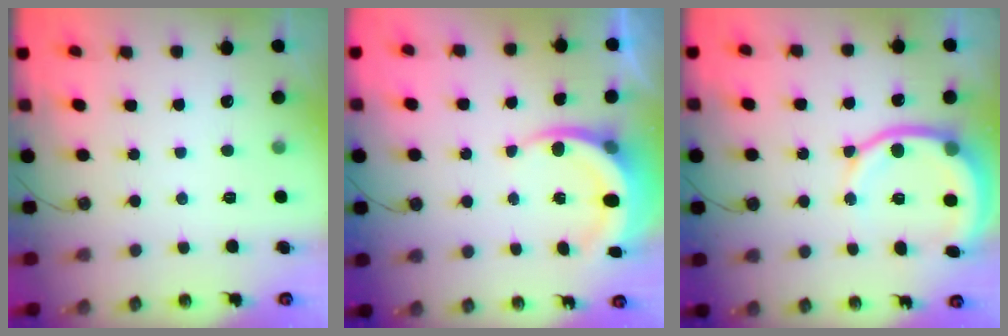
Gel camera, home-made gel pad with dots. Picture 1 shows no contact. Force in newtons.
{"total": 7.0, "press": 6.9, "slide": 1.4}
{"total": 11.8, "press": 11.6, "slide": 2.0}